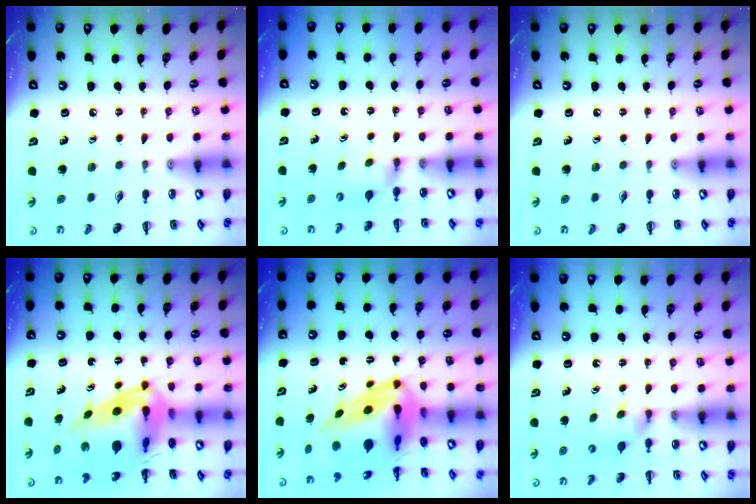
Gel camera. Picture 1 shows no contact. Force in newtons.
{"total": 2.9, "press": 2.7, "slide": 1.1}
{"total": 0.0}
{"total": 11.8, "press": 11.3, "slide": 3.5}
{"total": 9.7, "press": 9.2, "slide": 3.1}
{"total": 1.8, "press": 1.5, "slide": 1.0}